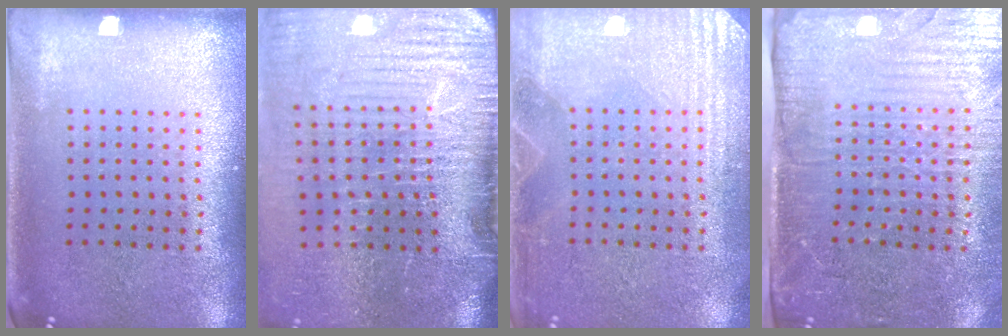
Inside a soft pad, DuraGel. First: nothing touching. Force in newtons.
{"total": 5.1, "press": 4.2, "slide": 2.9}
{"total": 3.4, "press": 3.4, "slide": 0.5}
{"total": 4.3, "press": 3.7, "slide": 2.2}